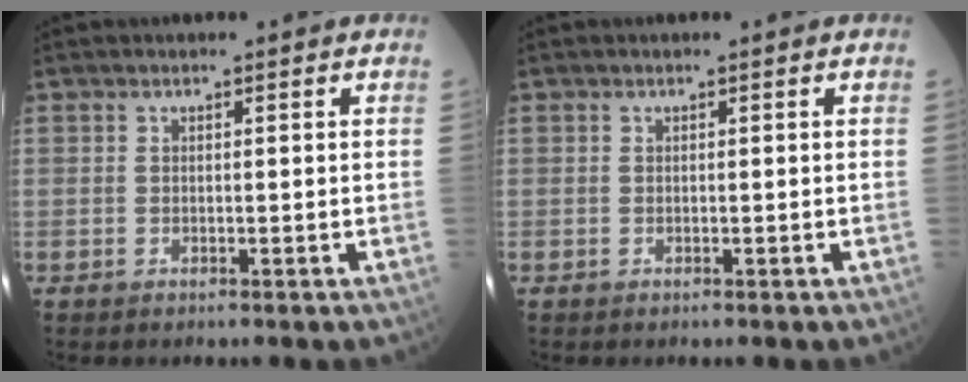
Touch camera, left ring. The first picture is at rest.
{"total": 0.0}